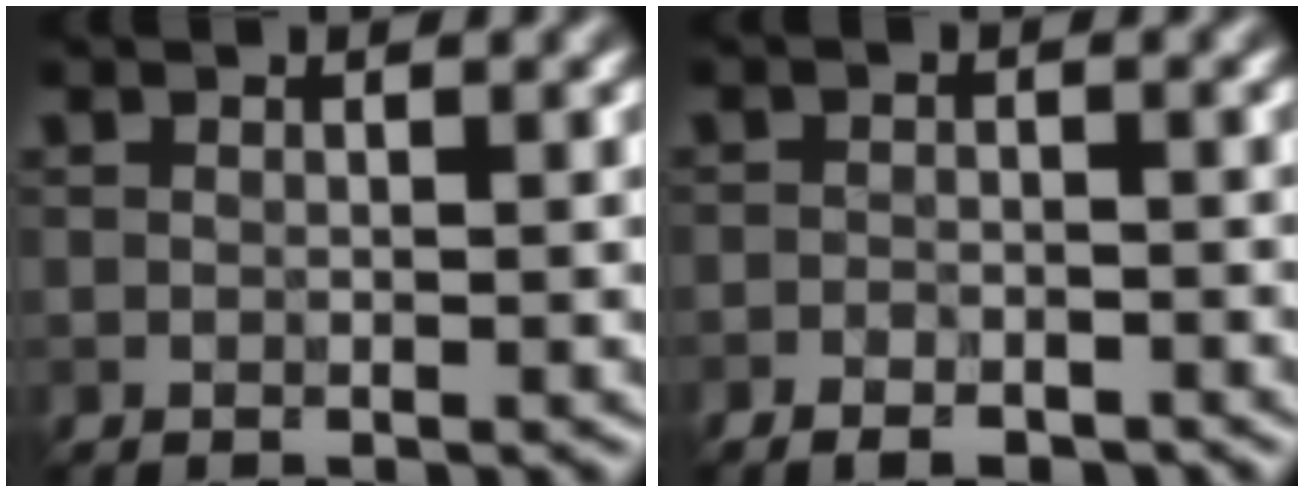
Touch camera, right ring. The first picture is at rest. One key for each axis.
{"total": 2.5, "fx": -2.2, "fy": 0.8, "fz": 1.1, "tx": -0.012, "ty": 0.001, "tz": -0.028}